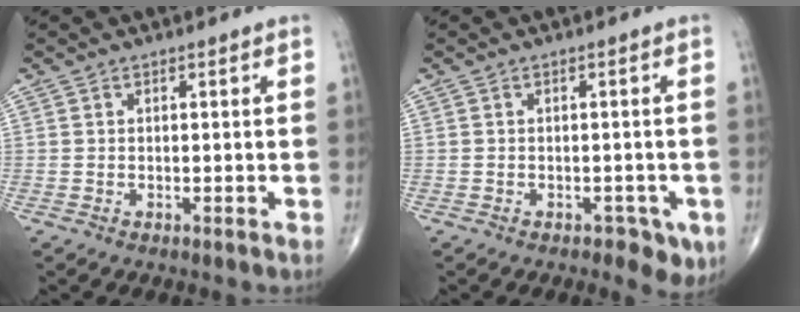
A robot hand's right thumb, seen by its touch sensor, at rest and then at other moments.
{"total": 3.9, "force": [-1.9, 2.1, 2.6], "torque": [-0.017, 0.006, -0.021]}